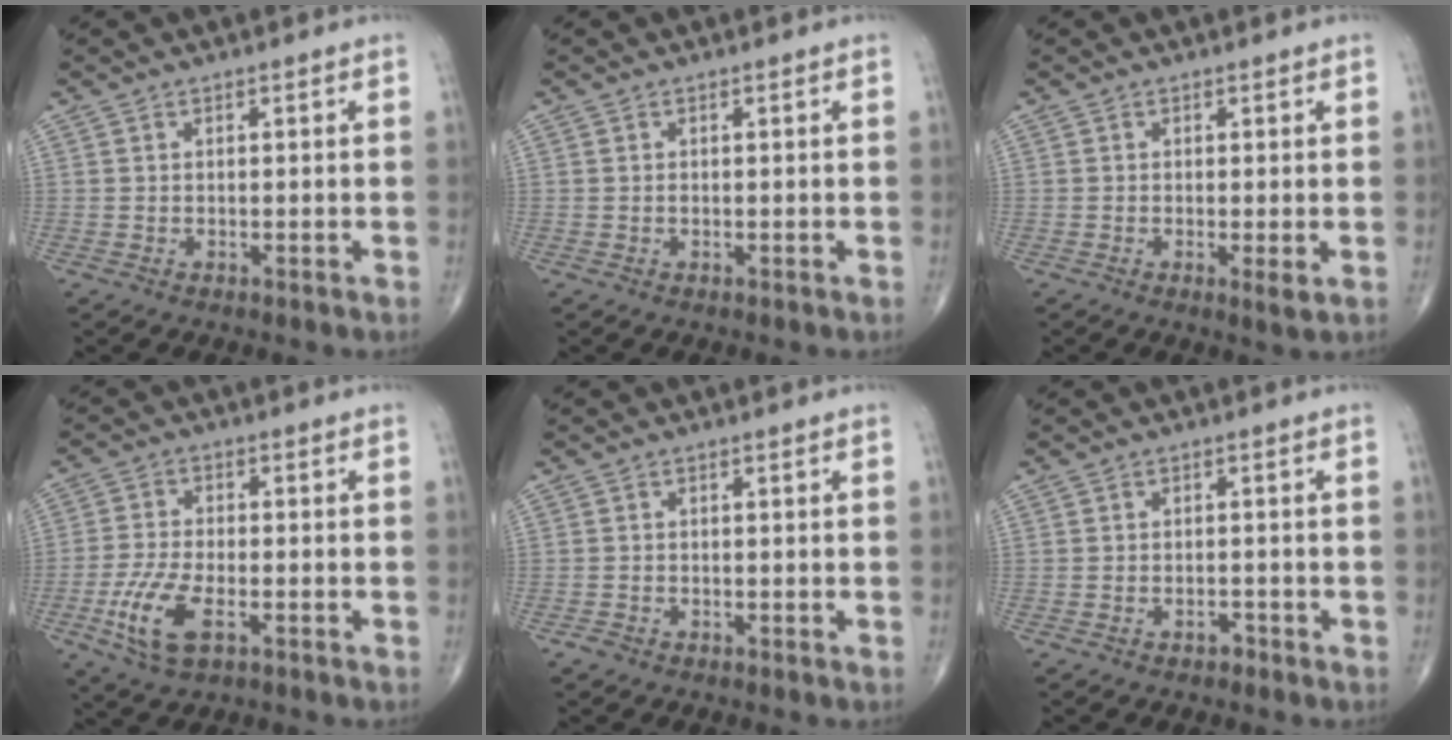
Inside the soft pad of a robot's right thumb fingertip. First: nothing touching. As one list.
[{"total": 0.0}, {"total": 2.0, "force": [-0.3, 0.3, 2.0], "torque": [-0.040, -0.009, -0.006]}, {"total": 9.4, "force": [-3.6, 4.2, 7.6], "torque": [-0.168, 0.006, -0.065]}, {"total": 1.0, "force": [-0.8, 0.7, 0.3], "torque": [-0.008, 0.001, -0.016]}, {"total": 1.4, "force": [-1.0, 0.8, 0.6], "torque": [-0.007, 0.005, -0.016]}]